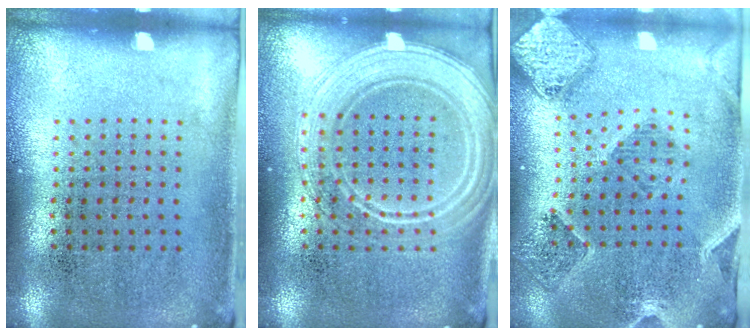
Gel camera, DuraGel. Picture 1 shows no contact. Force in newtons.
{"total": 3.8, "press": 3.8, "slide": 0.6}
{"total": 1.5, "press": 1.4, "slide": 0.4}